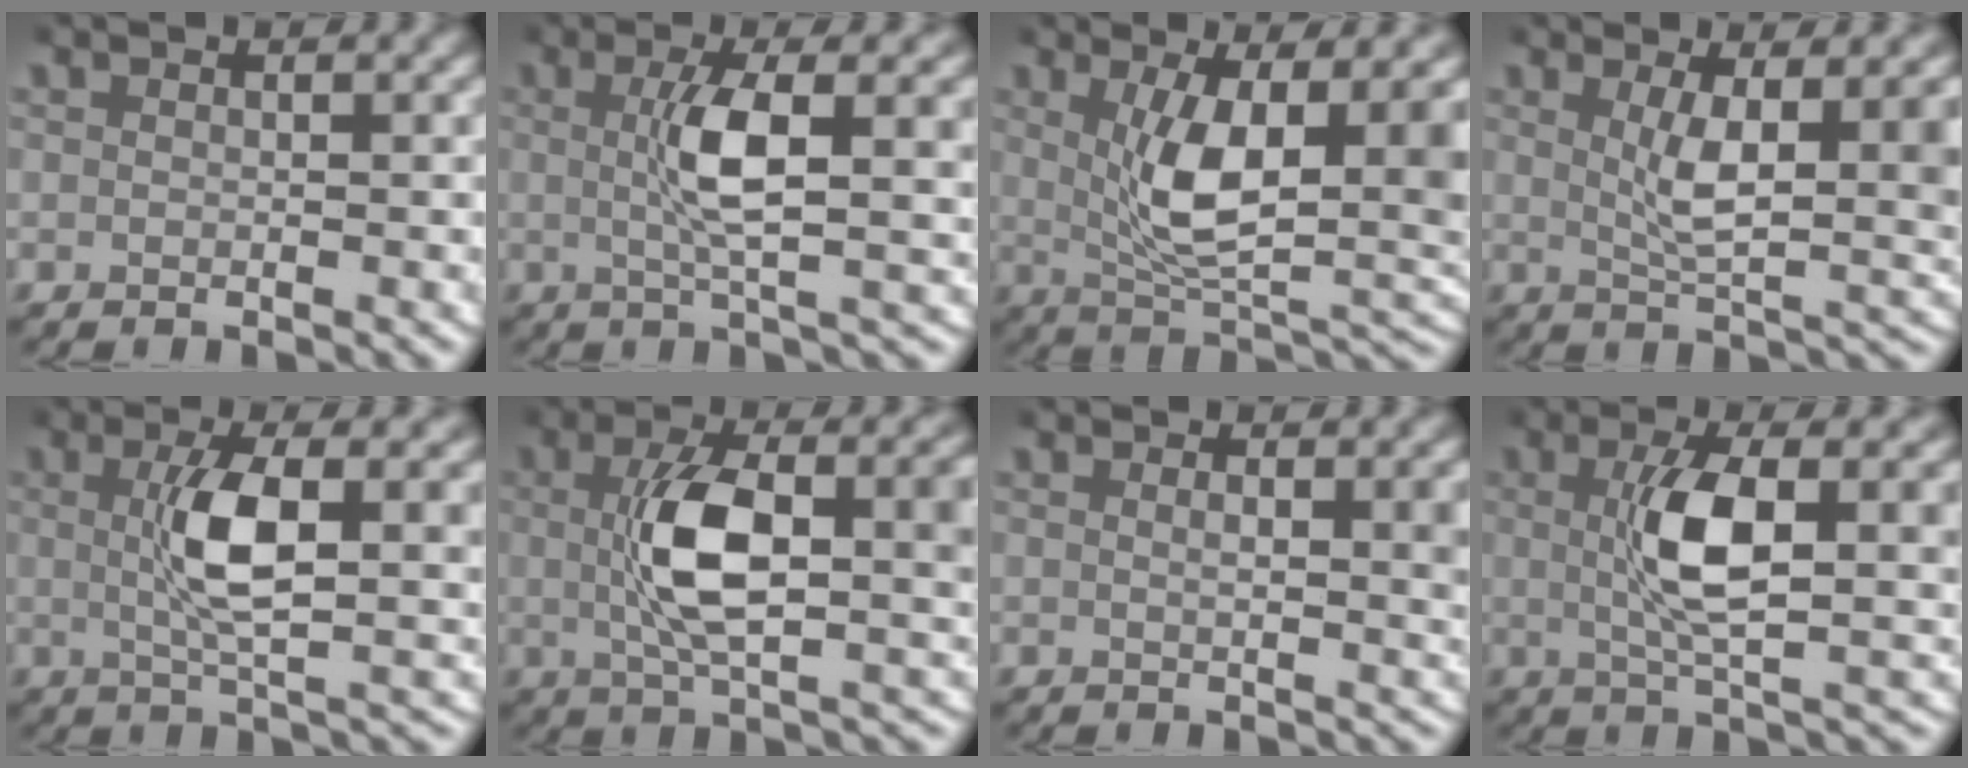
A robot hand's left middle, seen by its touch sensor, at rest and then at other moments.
{"total": 5.9, "force": [1.0, 1.0, 5.8], "torque": [-0.093, 0.003, 0.015]}
{"total": 9.5, "force": [0.6, 3.7, 8.7], "torque": [-0.132, -0.012, 0.016]}
{"total": 6.3, "force": [1.0, 1.9, 5.9], "torque": [-0.081, -0.011, 0.020]}
{"total": 6.5, "force": [1.1, 1.5, 6.2], "torque": [-0.104, 0.000, 0.017]}
{"total": 8.3, "force": [0.2, 3.0, 7.7], "torque": [-0.128, 0.002, 0.005]}
{"total": 2.2, "force": [0.5, 0.2, 2.1], "torque": [-0.026, -0.006, 0.010]}
{"total": 7.1, "force": [1.0, 1.9, 6.8], "torque": [-0.111, 0.000, 0.016]}